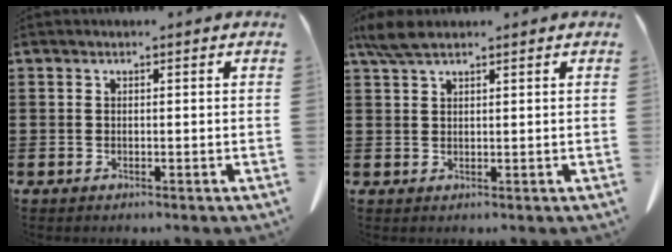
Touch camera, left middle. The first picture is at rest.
{"total": 3.7, "force": [2.6, 1.0, 2.5], "torque": [-0.062, 0.001, 0.046]}